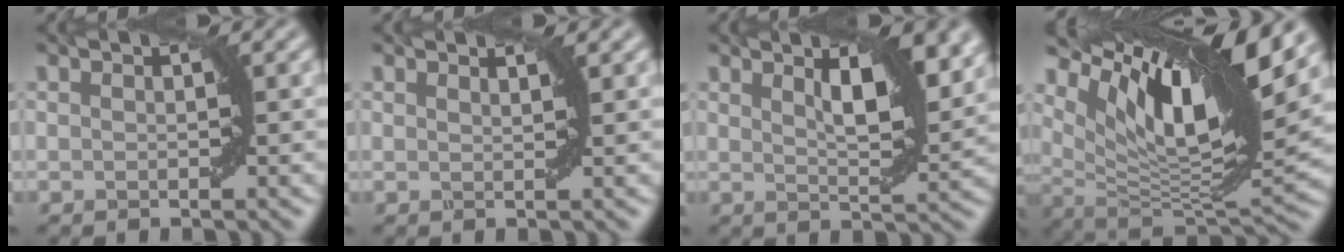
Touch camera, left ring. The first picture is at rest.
{"total": 0.9, "force": [0.8, 0.1, 0.4], "torque": [-0.002, -0.001, 0.012]}
{"total": 5.4, "force": [2.6, 1.5, 4.5], "torque": [-0.068, -0.003, 0.045]}
{"total": 13.5, "force": [7.0, 3.8, 10.9], "torque": [-0.188, 0.002, 0.135]}